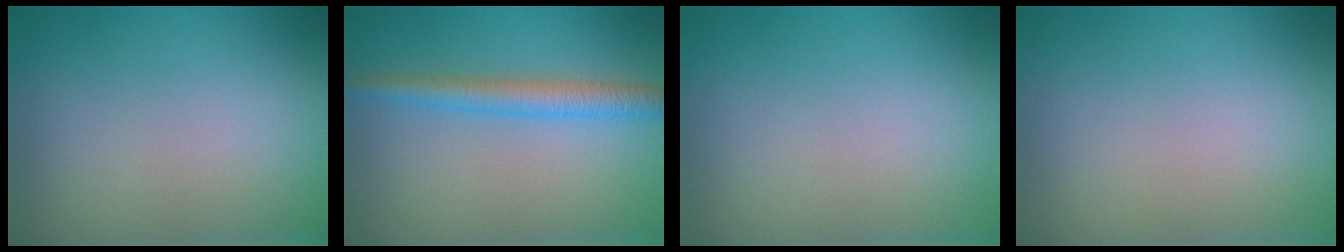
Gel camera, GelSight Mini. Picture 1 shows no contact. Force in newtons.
{"total": 3.3, "press": 3.3, "slide": 0.1}
{"total": 0.0}
{"total": 0.0}